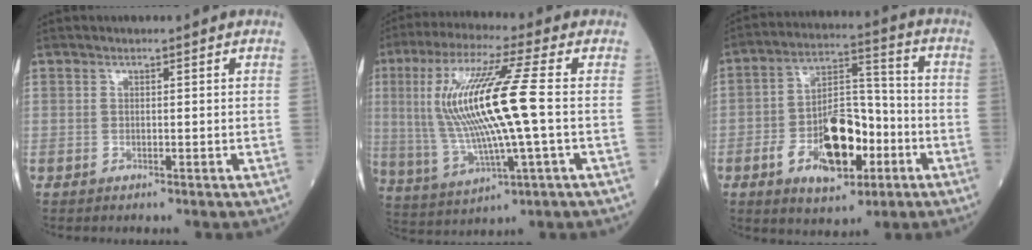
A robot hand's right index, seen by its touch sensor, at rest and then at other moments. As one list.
[{"total": 16.5, "force": [0.8, 0.8, 16.5], "torque": [-0.350, 0.009, 0.015]}, {"total": 13.8, "force": [-5.1, 5.9, 11.4], "torque": [-0.203, 0.009, -0.081]}]